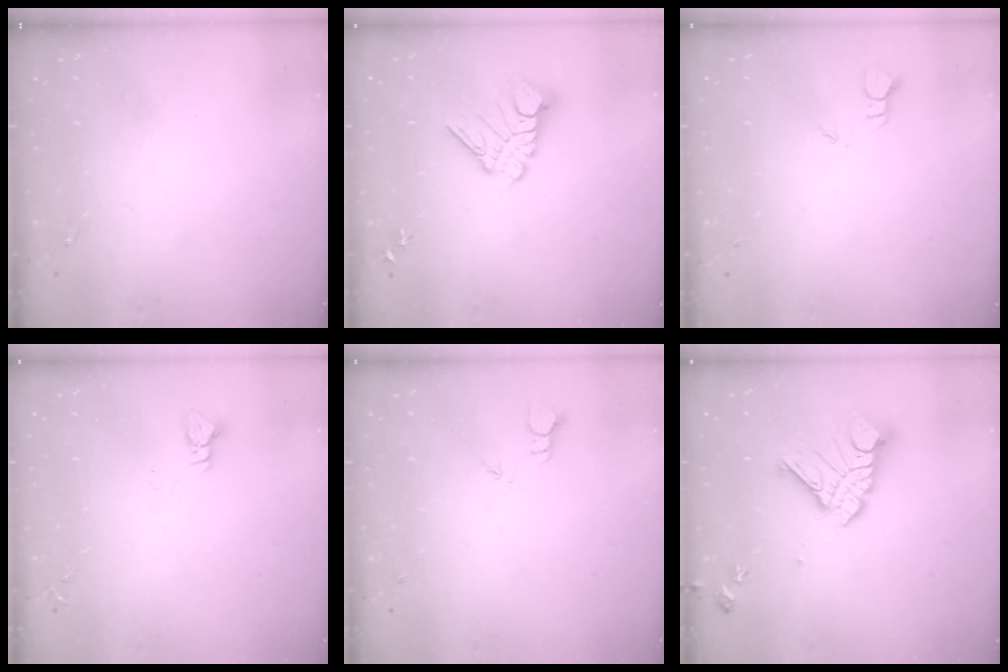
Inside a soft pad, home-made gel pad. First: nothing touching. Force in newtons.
{"total": 11.6, "press": 11.6, "slide": 1.2}
{"total": 1.8, "press": 1.8, "slide": 0.0}
{"total": 3.0, "press": 3.0, "slide": 0.3}
{"total": 2.3, "press": 2.3, "slide": 0.1}
{"total": 15.2, "press": 15.1, "slide": 1.6}